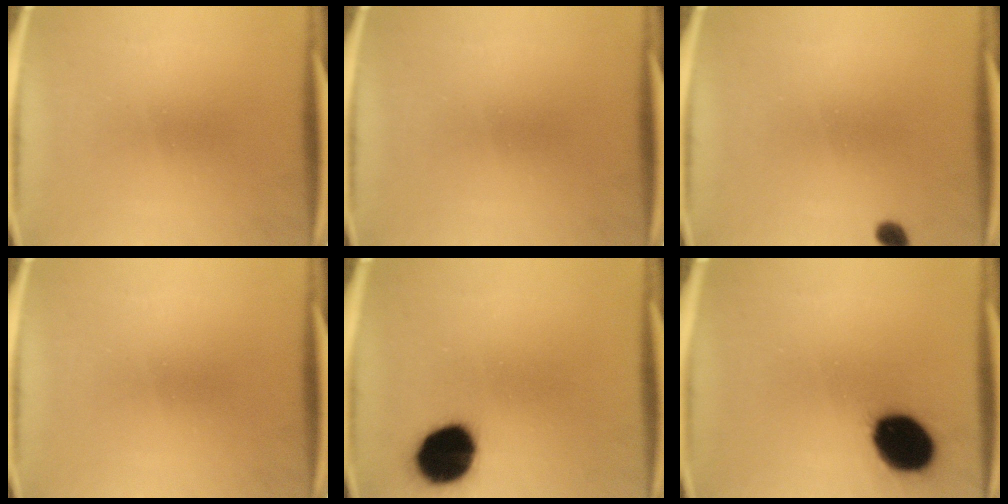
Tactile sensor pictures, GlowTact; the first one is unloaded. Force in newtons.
{"total": 0.0}
{"total": 1.7}
{"total": 0.0}
{"total": 14.8}
{"total": 15.5}